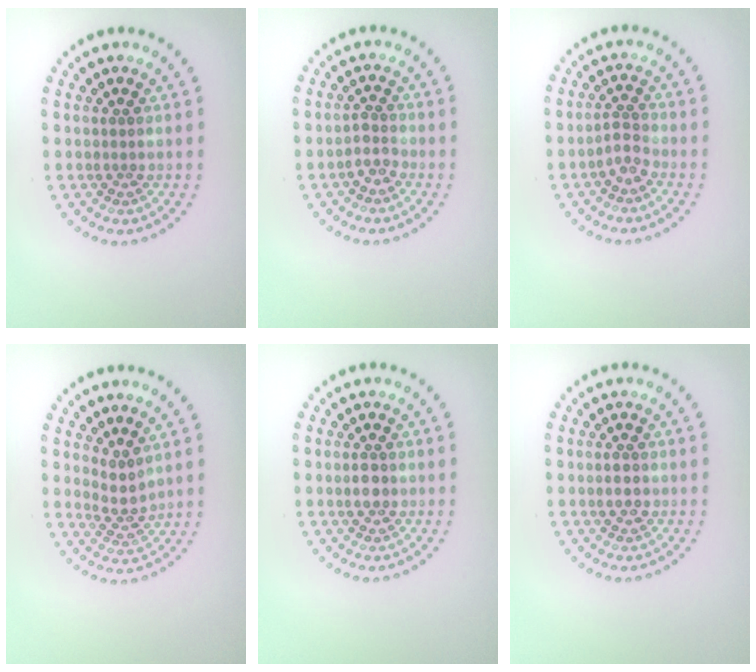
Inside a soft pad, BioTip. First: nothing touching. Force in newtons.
{"total": 1.7, "press": 1.2, "slide": 1.1}
{"total": 1.7, "press": 1.3, "slide": 1.1}
{"total": 2.1, "press": 1.6, "slide": 1.4}
{"total": 1.6, "press": 1.5, "slide": 0.3}
{"total": 1.9, "press": 1.9, "slide": 0.1}